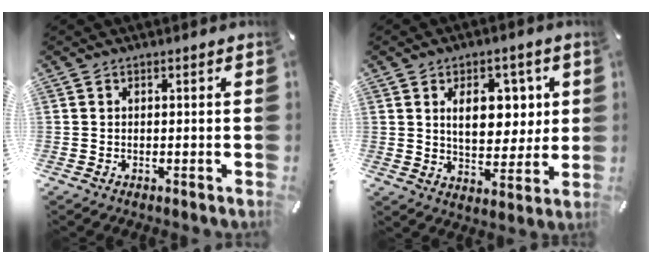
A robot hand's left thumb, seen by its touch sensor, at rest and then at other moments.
{"total": 10.9, "force": [3.6, 7.3, 7.3], "torque": [-0.101, -0.007, 0.057]}